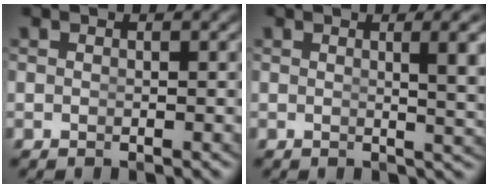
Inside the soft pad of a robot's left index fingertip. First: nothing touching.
{"total": 3.6, "force": [0.9, 0.1, 3.5], "torque": [-0.038, -0.006, 0.019]}